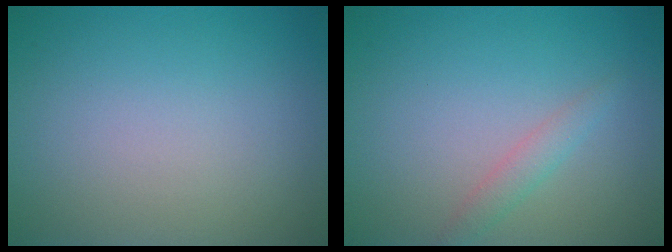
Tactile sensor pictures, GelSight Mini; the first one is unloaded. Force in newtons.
{"total": 1.4, "press": 1.4, "slide": 0.1}